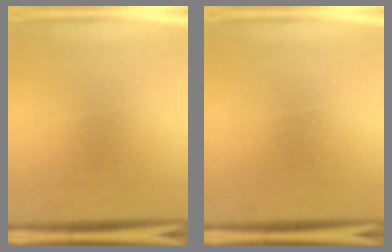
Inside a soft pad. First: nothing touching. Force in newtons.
{"total": 0.0}